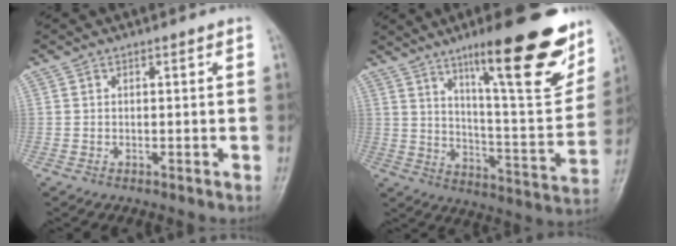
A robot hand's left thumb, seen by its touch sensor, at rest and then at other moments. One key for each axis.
{"total": 23.9, "fx": 14.3, "fy": 5.3, "fz": 18.4, "tx": -0.226, "ty": -0.062, "tz": 0.218}